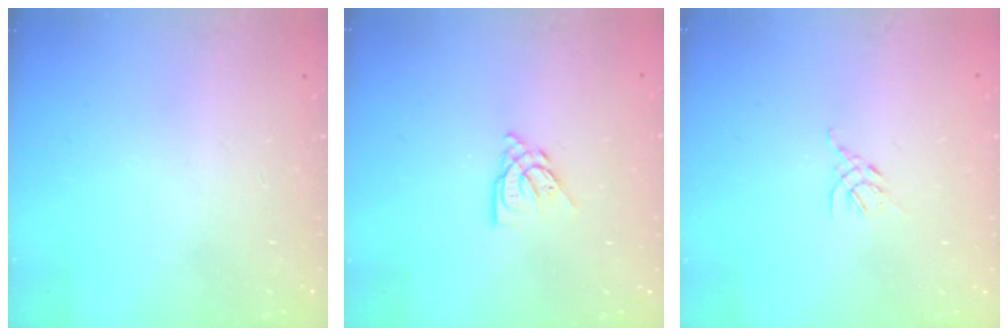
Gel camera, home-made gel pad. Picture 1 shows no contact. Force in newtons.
{"total": 6.7, "press": 6.7, "slide": 0.2}
{"total": 2.7, "press": 2.6, "slide": 0.7}